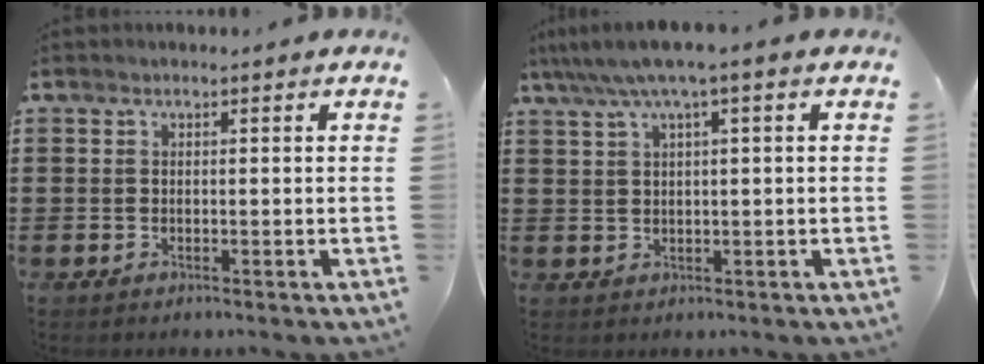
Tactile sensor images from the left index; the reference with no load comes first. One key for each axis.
{"total": 3.8, "fx": 1.7, "fy": 0.0, "fz": 3.4, "tx": -0.069, "ty": 0.000, "tz": 0.028}